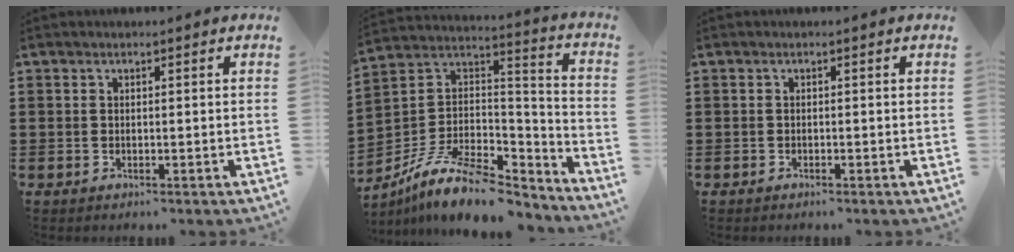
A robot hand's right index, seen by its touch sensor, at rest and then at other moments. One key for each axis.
{"total": 12.2, "fx": -8.5, "fy": 4.5, "fz": 7.5, "tx": -0.149, "ty": 0.019, "tz": -0.160}
{"total": 0.0}